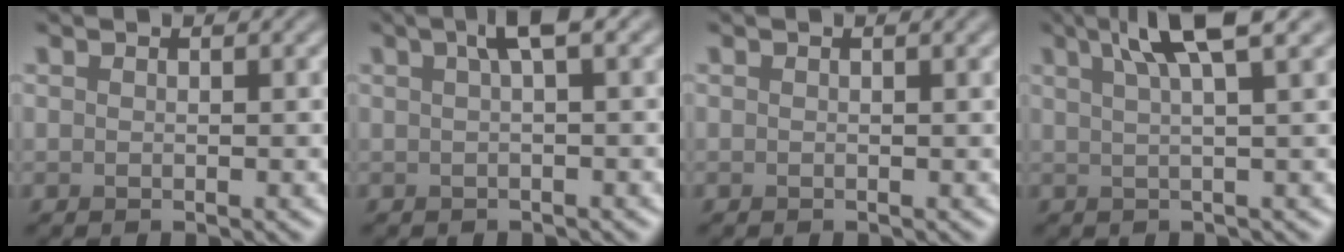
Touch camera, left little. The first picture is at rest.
{"total": 2.4, "force": [0.9, 0.4, 2.1], "torque": [-0.032, 0.013, 0.015]}
{"total": 0.5, "force": [0.2, 0.3, 0.4], "torque": [-0.006, 0.000, 0.003]}
{"total": 5.7, "force": [3.2, 1.0, 4.6], "torque": [-0.059, 0.018, 0.046]}